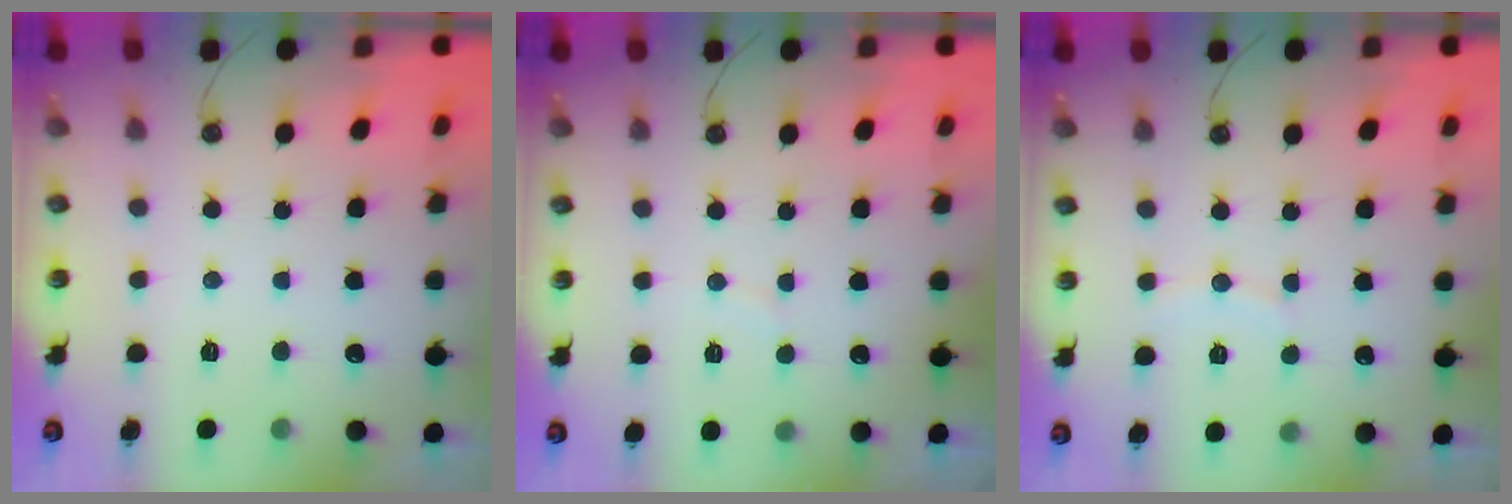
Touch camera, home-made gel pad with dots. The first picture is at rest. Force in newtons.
{"total": 2.6, "press": 2.6, "slide": 0.3}
{"total": 5.2, "press": 5.2, "slide": 0.6}